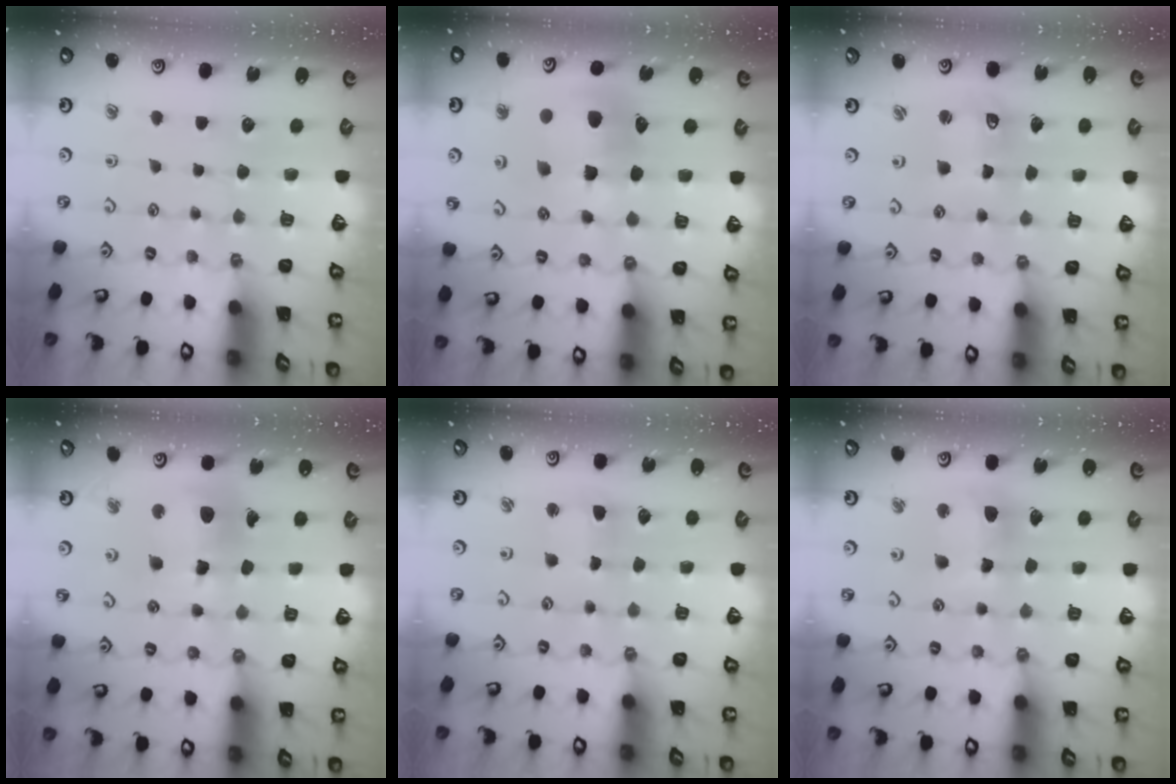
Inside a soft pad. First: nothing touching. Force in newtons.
{"total": 10.5, "press": 10.4, "slide": 1.3}
{"total": 4.4, "press": 4.4, "slide": 0.5}
{"total": 12.2, "press": 12.1, "slide": 1.8}
{"total": 2.7, "press": 2.7, "slide": 0.2}
{"total": 9.9, "press": 9.8, "slide": 1.0}